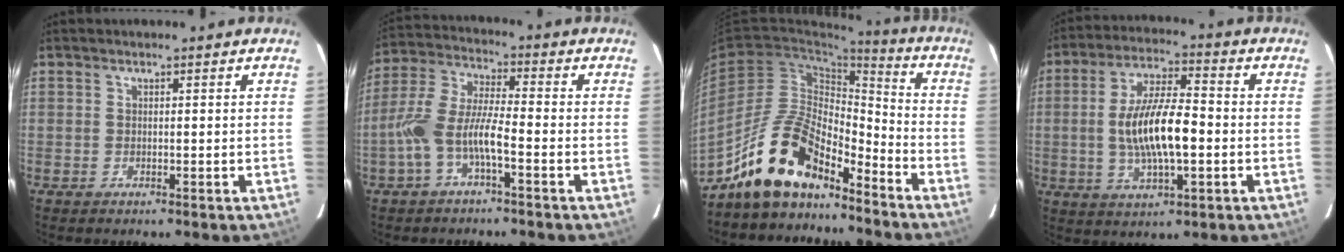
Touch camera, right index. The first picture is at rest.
{"total": 8.7, "force": [-3.6, 2.1, 7.6], "torque": [-0.175, 0.011, -0.069]}
{"total": 15.8, "force": [-12.6, 5.8, 7.5], "torque": [-0.146, 0.022, -0.226]}
{"total": 13.1, "force": [-1.5, 4.2, 12.3], "torque": [-0.238, 0.002, -0.021]}